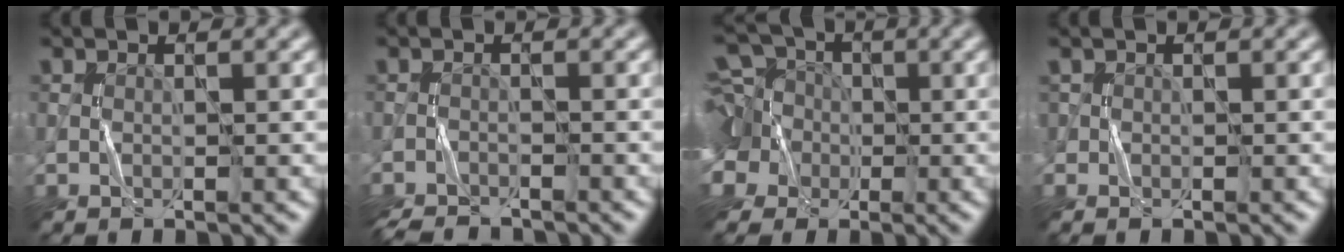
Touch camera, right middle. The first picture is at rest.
{"total": 4.1, "force": [-4.0, 0.6, 0.8], "torque": [-0.020, -0.013, -0.069]}
{"total": 12.4, "force": [2.4, 10.3, 6.4], "torque": [-0.154, 0.041, -0.012]}
{"total": 0.7, "force": [-0.1, 0.7, -0.1], "torque": [0.006, 0.001, -0.006]}